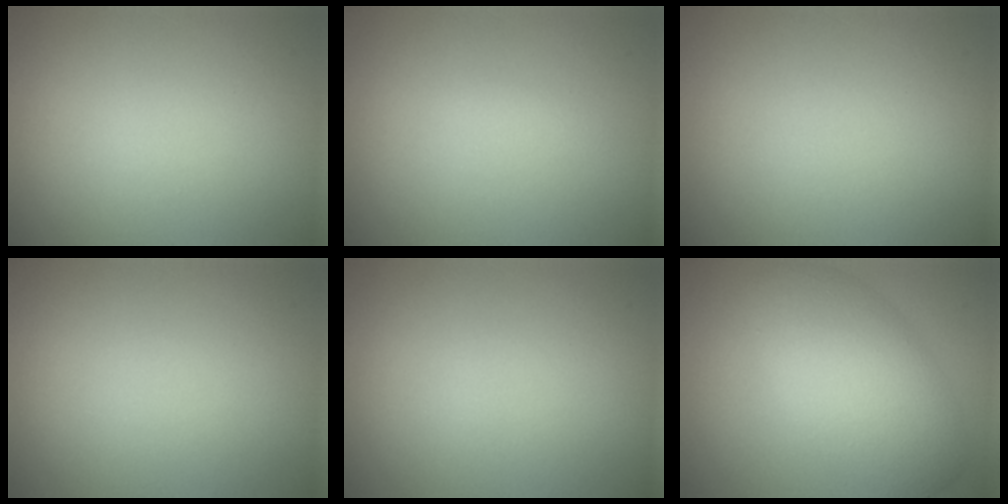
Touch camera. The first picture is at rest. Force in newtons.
{"total": 0.6, "press": 0.6, "slide": 0.1}
{"total": 0.0}
{"total": 0.0}
{"total": 0.0}
{"total": 7.1, "press": 7.1, "slide": 0.2}